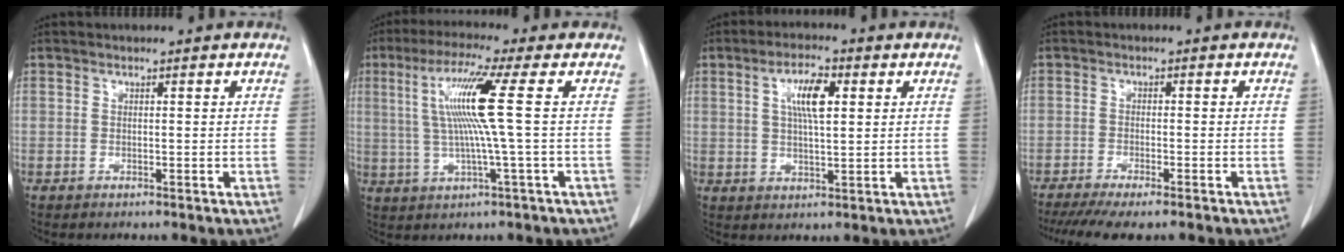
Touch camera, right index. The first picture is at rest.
{"total": 10.0, "force": [1.7, -1.7, 9.8], "torque": [-0.191, 0.009, 0.034]}
{"total": 6.4, "force": [2.0, 1.6, 5.9], "torque": [-0.110, 0.007, 0.037]}
{"total": 9.9, "force": [-8.2, 1.0, 5.5], "torque": [-0.073, -0.013, -0.123]}